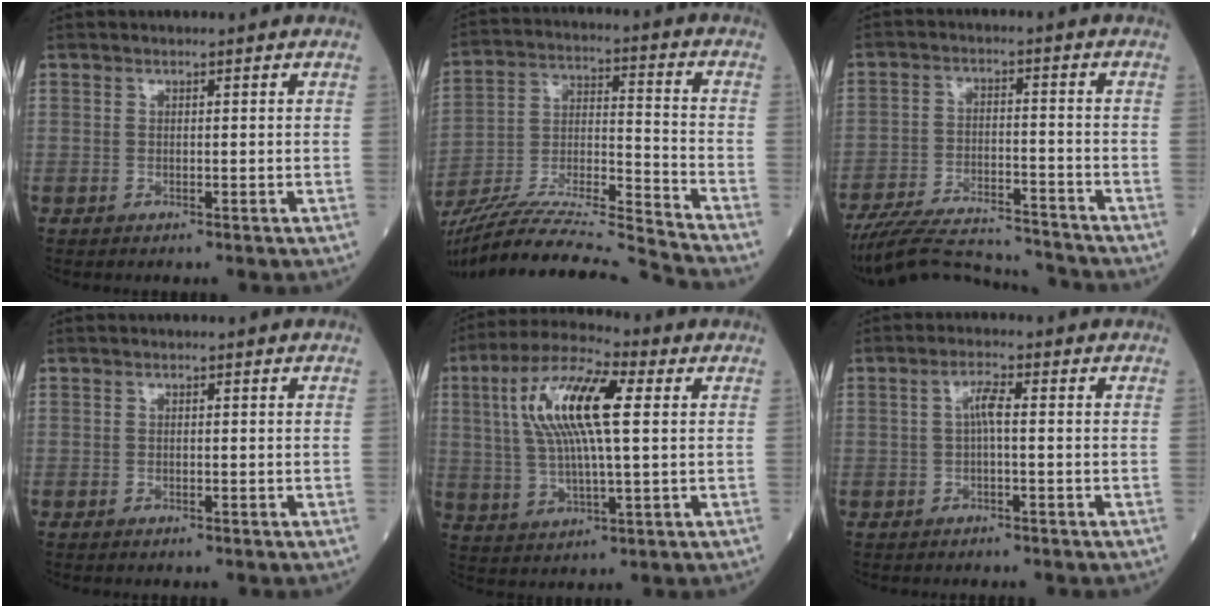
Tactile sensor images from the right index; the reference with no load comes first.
{"total": 23.1, "force": [-21.7, -1.7, 7.7], "torque": [-0.170, -0.024, -0.365]}
{"total": 14.6, "force": [-14.1, 1.7, 3.4], "torque": [-0.060, 0.007, -0.222]}
{"total": 0.0}
{"total": 13.9, "force": [3.3, 2.9, 13.1], "torque": [-0.266, 0.024, 0.056]}
{"total": 2.6, "force": [0.1, 0.4, 2.5], "torque": [-0.046, 0.006, 0.004]}